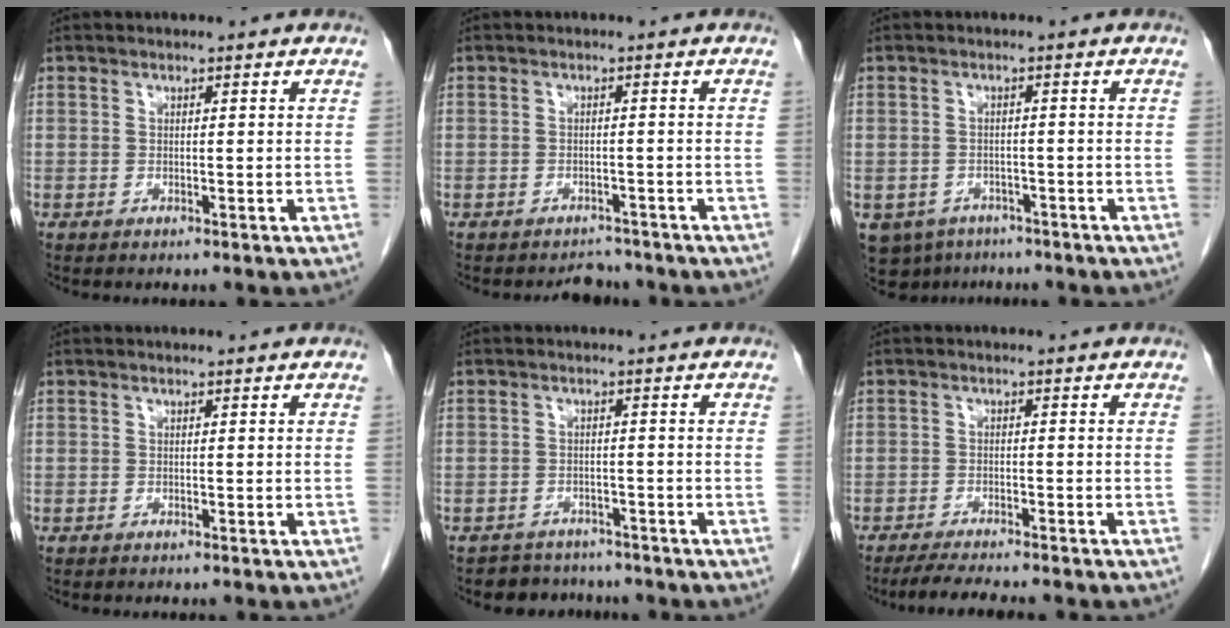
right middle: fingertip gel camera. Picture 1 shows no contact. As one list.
[{"total": 2.6, "force": [-2.4, 0.9, -0.3], "torque": [-0.002, -0.003, -0.034]}, {"total": 7.5, "force": [-5.1, 5.3, 1.5], "torque": [-0.031, 0.000, -0.069]}, {"total": 0.0}, {"total": 4.6, "force": [-4.0, 2.2, -0.4], "torque": [0.009, 0.011, -0.056]}, {"total": 7.1, "force": [-6.1, 0.6, 3.5], "torque": [-0.052, -0.015, -0.094]}]